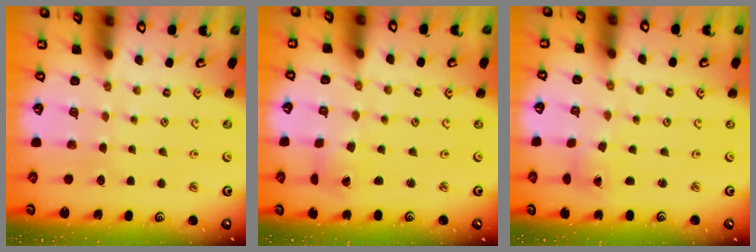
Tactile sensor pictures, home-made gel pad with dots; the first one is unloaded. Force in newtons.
{"total": 1.2, "press": 1.2, "slide": 0.2}
{"total": 0.5, "press": 0.5, "slide": 0.1}